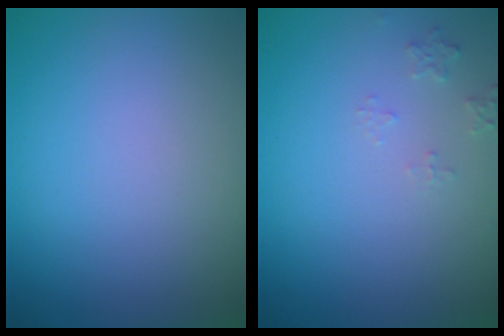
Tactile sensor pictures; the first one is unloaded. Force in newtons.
{"total": 1.1, "press": 1.1, "slide": 0.2}